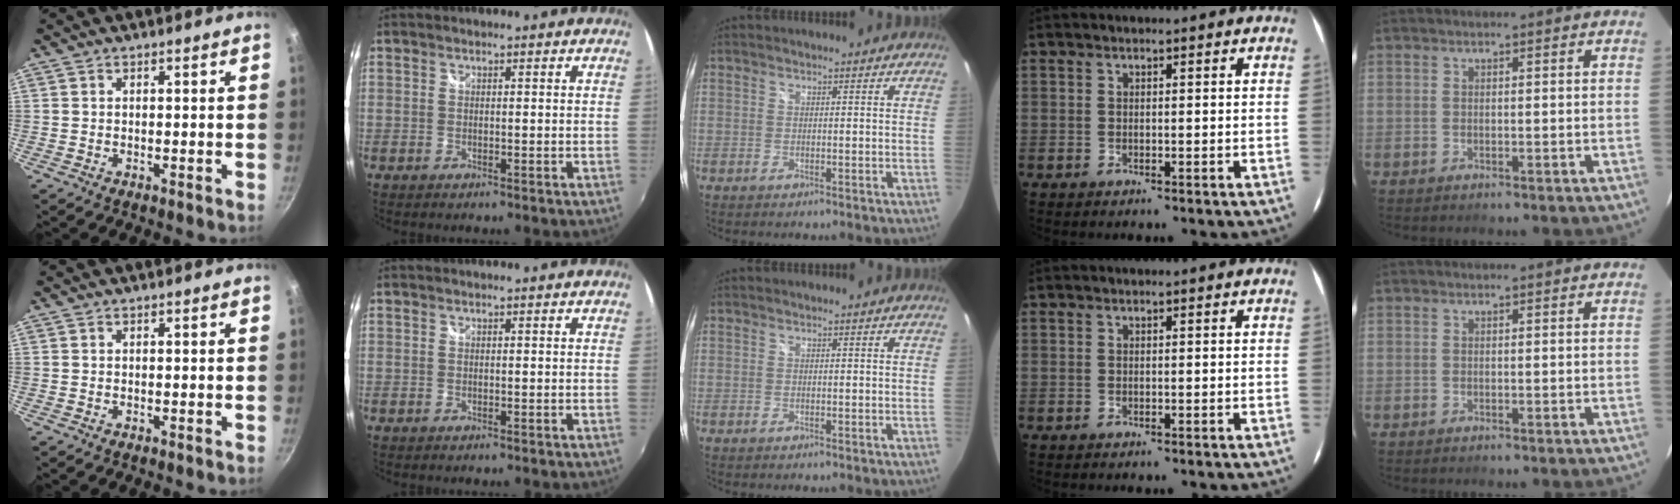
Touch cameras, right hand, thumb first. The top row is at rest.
{}